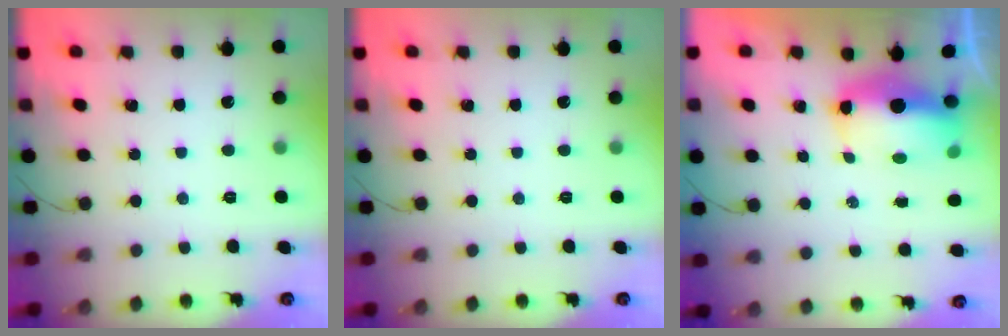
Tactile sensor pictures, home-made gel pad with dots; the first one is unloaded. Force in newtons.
{"total": 0.0}
{"total": 9.7, "press": 9.5, "slide": 1.9}